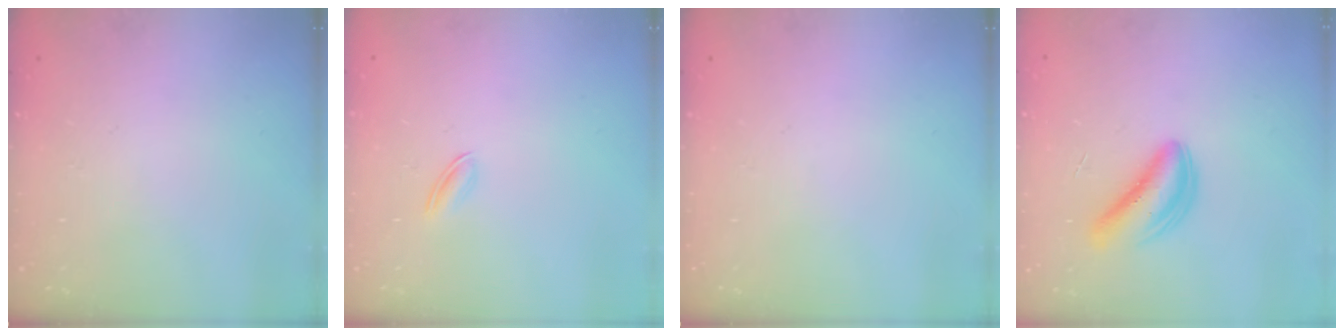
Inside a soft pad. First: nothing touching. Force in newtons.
{"total": 2.5, "press": 2.4, "slide": 0.8}
{"total": 0.0}
{"total": 4.8, "press": 4.7, "slide": 1.3}